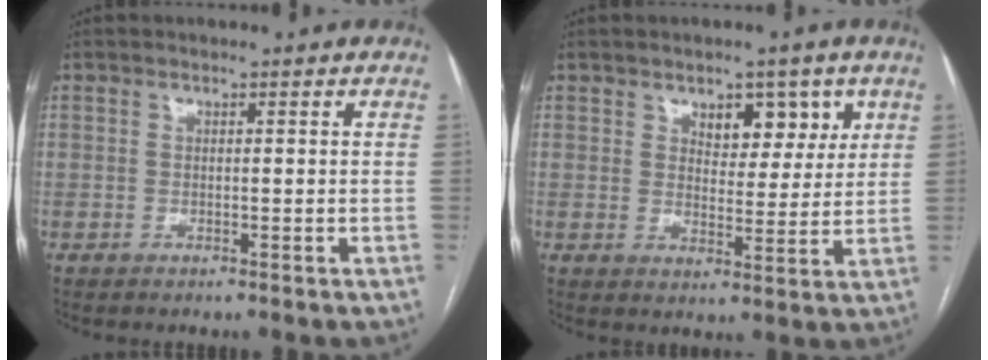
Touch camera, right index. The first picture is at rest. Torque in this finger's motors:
{"motor_torque": [0.42, 0.38, 0.08, 0.05]}